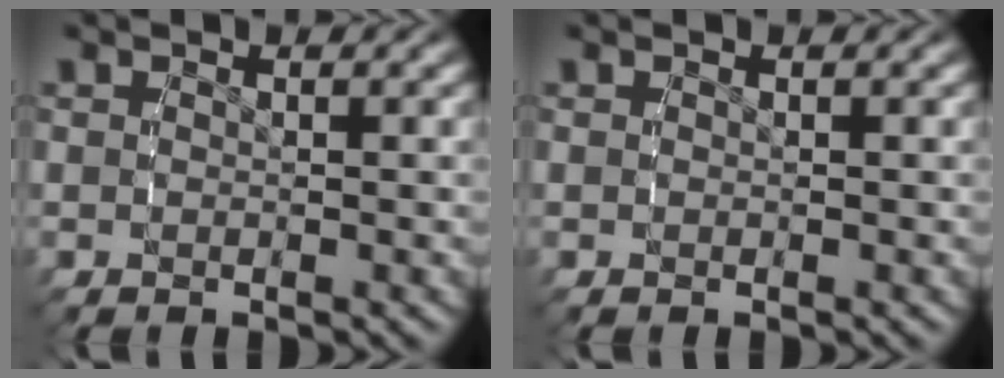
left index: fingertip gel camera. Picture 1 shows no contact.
{"total": 0.0}